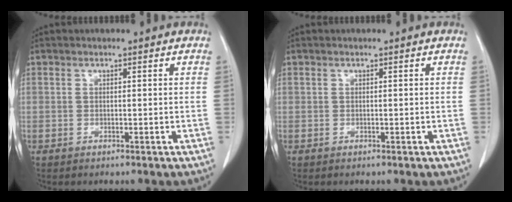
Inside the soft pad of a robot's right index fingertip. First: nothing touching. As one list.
[{"total": 0.0}]